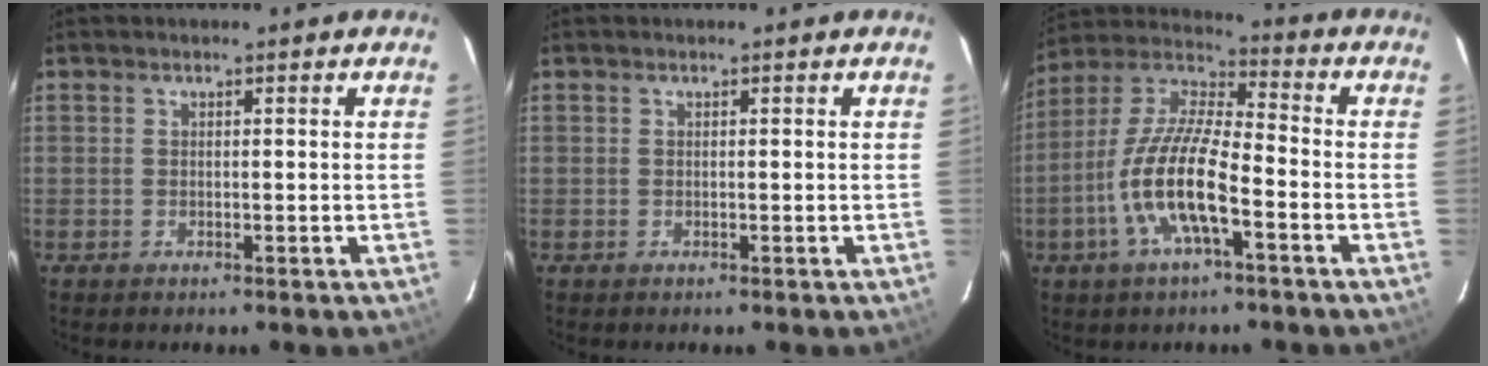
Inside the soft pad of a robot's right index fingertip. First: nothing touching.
{"total": 0.0}
{"total": 14.1, "force": [-5.4, 3.6, 12.5], "torque": [-0.258, -0.004, -0.111]}